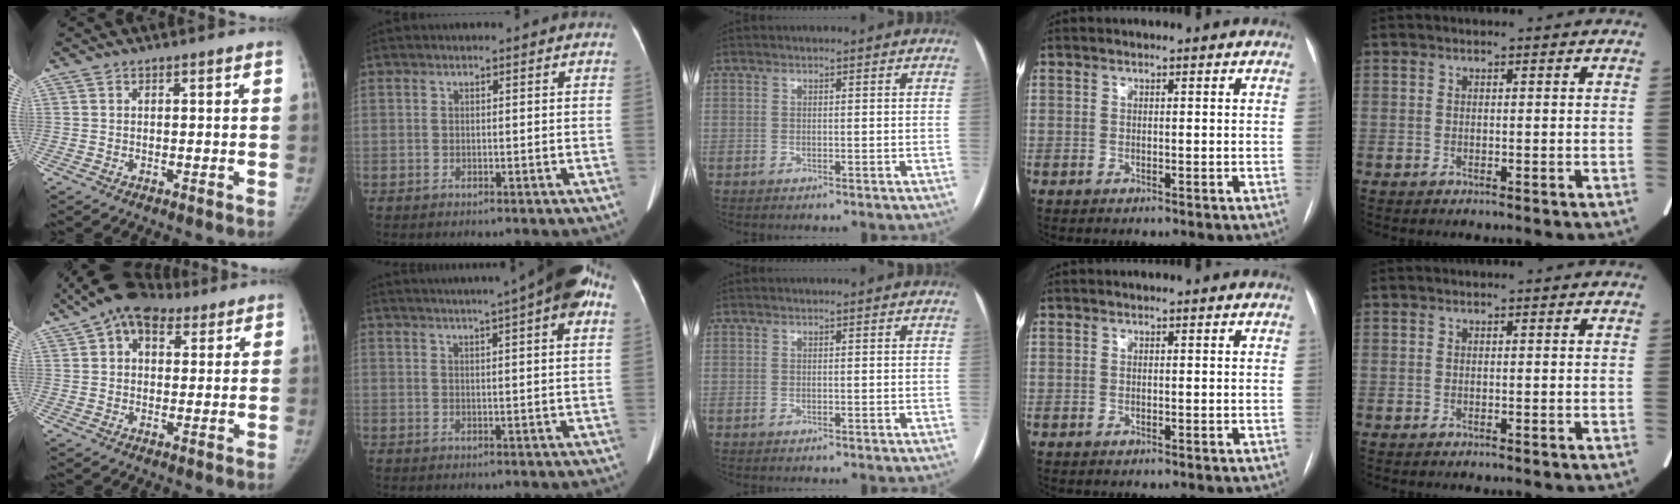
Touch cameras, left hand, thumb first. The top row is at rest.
{"thumb": {"total": 11.6, "force": [6.8, 7.2, 6.1], "torque": [-0.079, 0.004, 0.111]}, "index": {"total": 13.4, "force": [8.7, 0.9, 10.2], "torque": [-0.145, 0.036, 0.099]}}